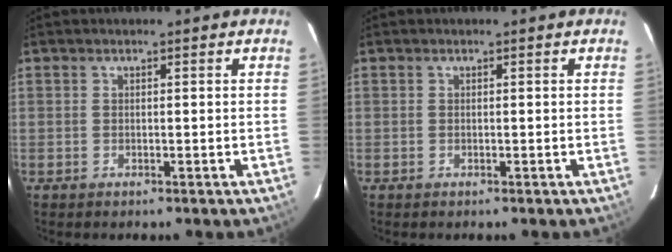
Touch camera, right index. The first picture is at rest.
{"total": 0.0}